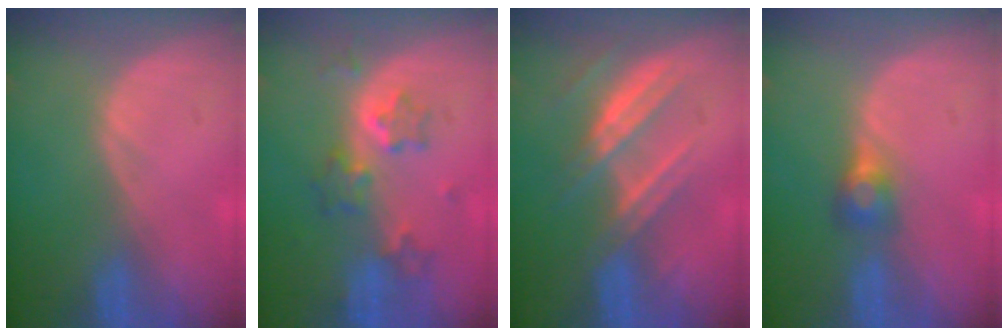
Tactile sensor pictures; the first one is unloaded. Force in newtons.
{"total": 6.0, "press": 5.8, "slide": 1.7}
{"total": 7.4, "press": 6.7, "slide": 3.1}
{"total": 2.8, "press": 2.6, "slide": 1.0}